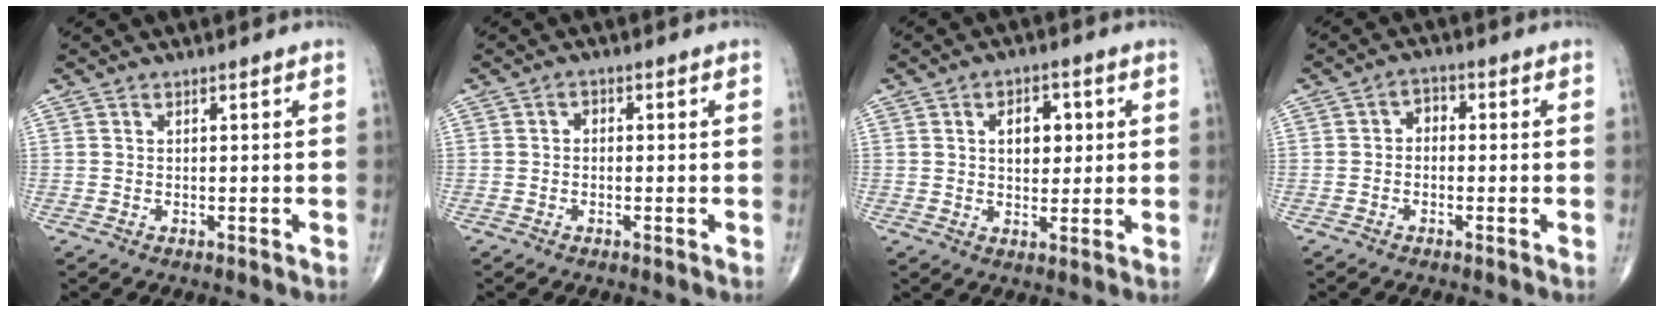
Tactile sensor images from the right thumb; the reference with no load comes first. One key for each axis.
{"total": 1.2, "fx": -0.2, "fy": 1.0, "fz": 0.7, "tx": -0.001, "ty": 0.004, "tz": -0.009}
{"total": 6.8, "fx": 1.5, "fy": 4.3, "fz": 5.0, "tx": -0.043, "ty": 0.000, "tz": 0.021}
{"total": 2.8, "fx": -0.3, "fy": 2.1, "fz": 1.8, "tx": -0.010, "ty": 0.015, "tz": -0.019}